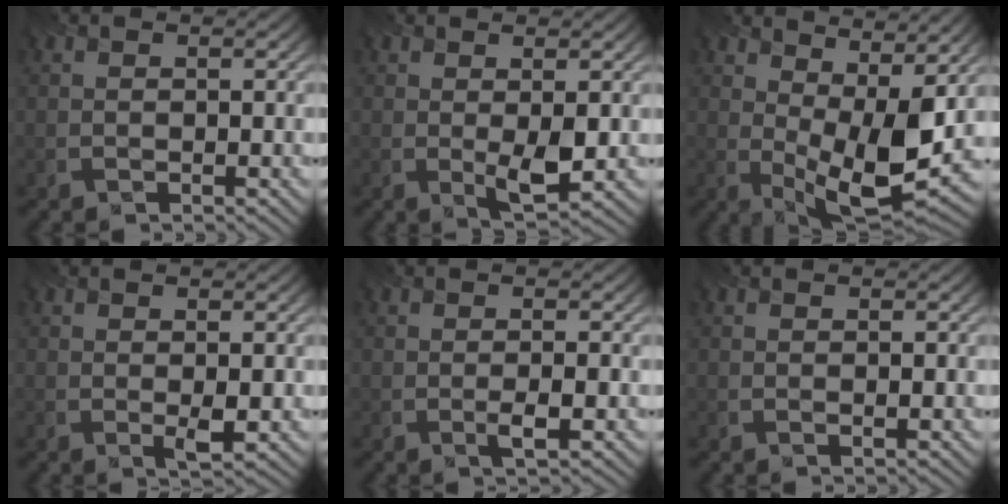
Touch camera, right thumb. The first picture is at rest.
{"total": 3.3, "force": [0.1, 1.2, 3.1], "torque": [-0.061, -0.010, 0.008]}
{"total": 11.4, "force": [3.2, 5.2, 9.6], "torque": [-0.166, -0.015, 0.061]}
{"total": 1.8, "force": [0.1, 0.5, 1.7], "torque": [-0.033, -0.007, 0.005]}
{"total": 1.8, "force": [-0.3, 0.3, 1.7], "torque": [-0.031, -0.002, -0.005]}
{"total": 0.6, "force": [0.2, 0.2, 0.5], "torque": [-0.009, -0.002, 0.003]}